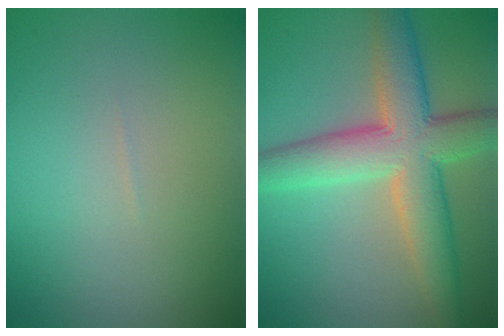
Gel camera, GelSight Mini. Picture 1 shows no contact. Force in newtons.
{"total": 7.9, "press": 7.9, "slide": 0.6}